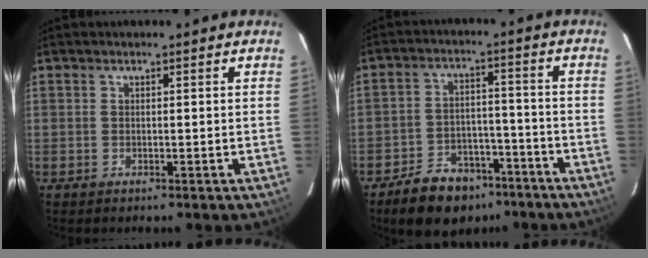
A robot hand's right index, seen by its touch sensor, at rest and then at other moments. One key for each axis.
{"total": 12.9, "fx": -9.4, "fy": 7.2, "fz": 5.1, "tx": -0.117, "ty": 0.017, "tz": -0.129}